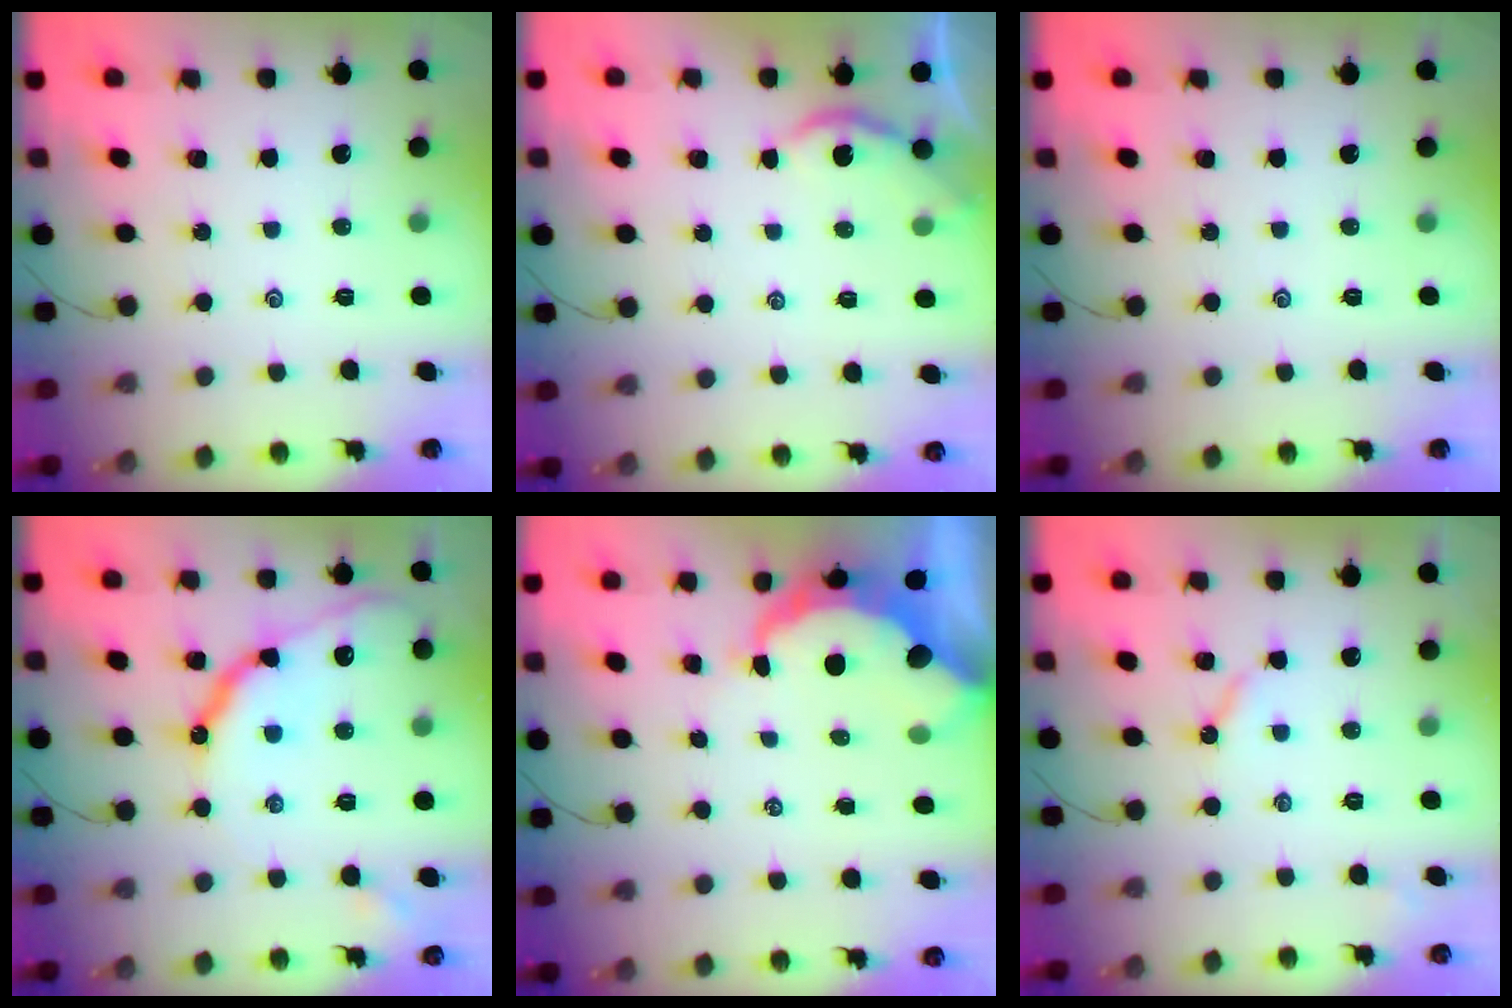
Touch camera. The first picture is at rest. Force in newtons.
{"total": 1.9, "press": 1.8, "slide": 0.4}
{"total": 0.0}
{"total": 13.1, "press": 13.0, "slide": 1.4}
{"total": 9.6, "press": 9.5, "slide": 0.9}
{"total": 3.7, "press": 3.7, "slide": 0.4}